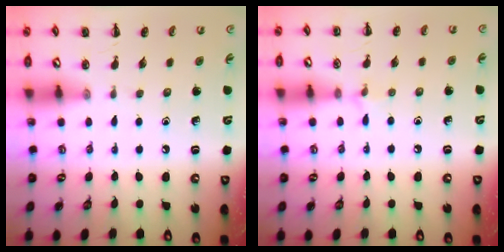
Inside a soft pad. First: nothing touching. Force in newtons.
{"total": 4.7, "press": 4.4, "slide": 1.6}